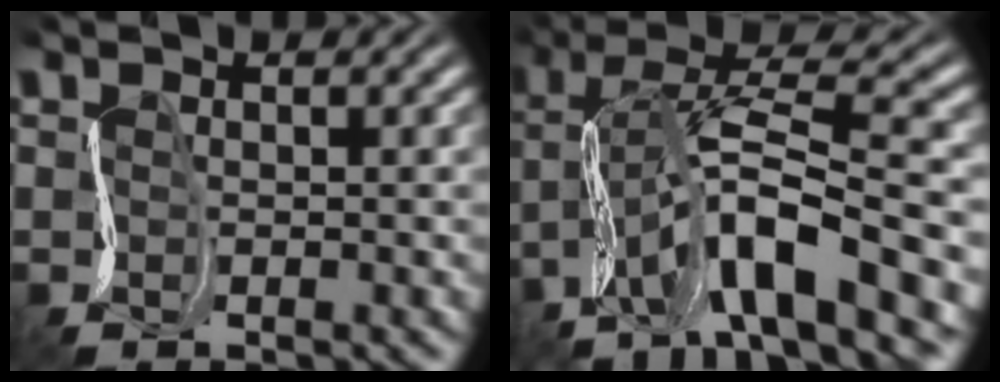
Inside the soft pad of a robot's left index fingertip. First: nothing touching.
{"total": 10.6, "force": [-3.2, 3.1, 9.7], "torque": [-0.173, 0.026, -0.060]}